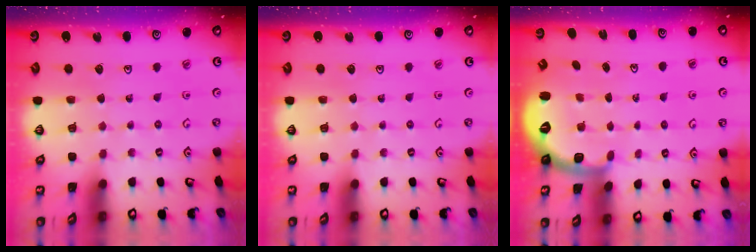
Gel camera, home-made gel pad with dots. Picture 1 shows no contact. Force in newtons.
{"total": 0.0}
{"total": 2.8, "press": 1.9, "slide": 2.0}